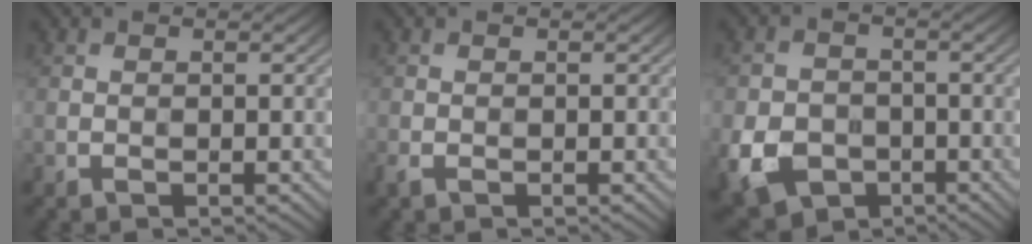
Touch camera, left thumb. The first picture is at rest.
{"total": 1.2, "force": [-0.9, 0.4, 0.7], "torque": [-0.022, -0.007, -0.015]}
{"total": 7.1, "force": [-2.8, 5.7, 3.2], "torque": [-0.084, -0.027, -0.050]}